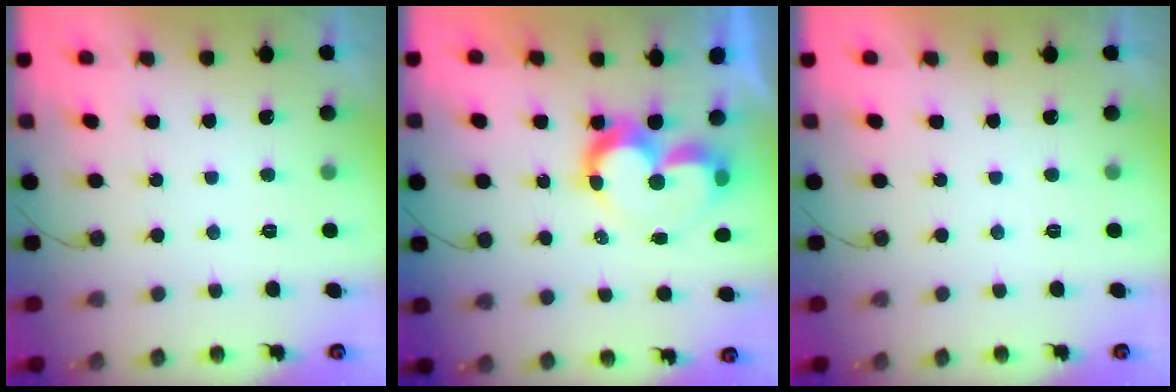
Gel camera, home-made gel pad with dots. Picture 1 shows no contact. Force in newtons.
{"total": 9.0, "press": 9.0, "slide": 0.7}
{"total": 1.8, "press": 1.8, "slide": 0.1}